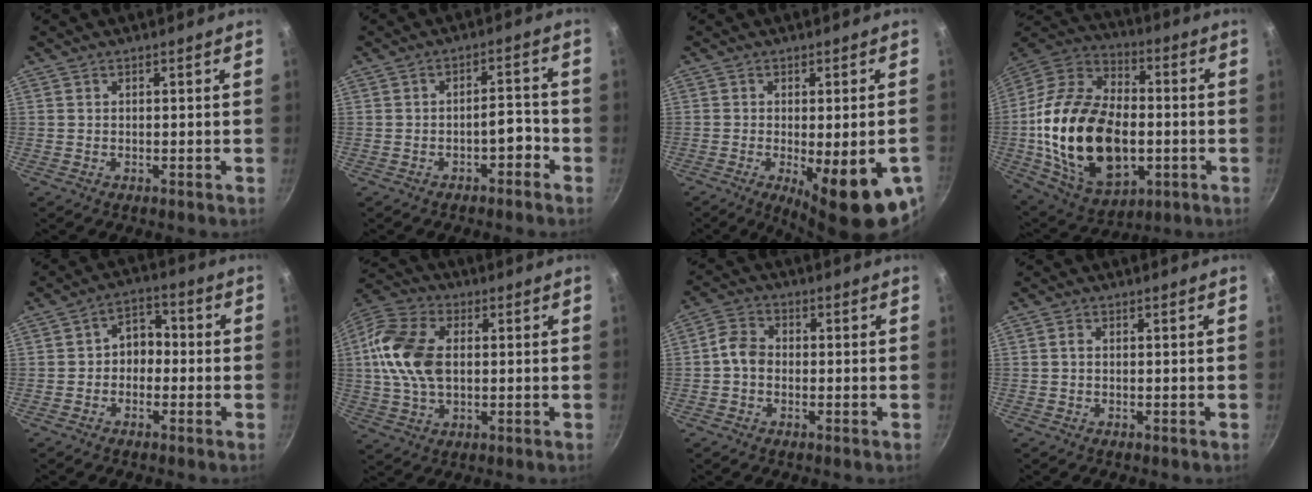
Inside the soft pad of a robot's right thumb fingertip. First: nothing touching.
{"total": 3.9, "force": [-2.2, 1.7, 2.7], "torque": [-0.021, 0.032, -0.027]}
{"total": 16.2, "force": [-5.6, 4.4, 14.6], "torque": [-0.170, -0.013, -0.062]}
{"total": 28.4, "force": [-3.2, 17.7, 22.0], "torque": [-0.393, 0.023, -0.049]}
{"total": 5.7, "force": [-0.9, 4.4, 3.4], "torque": [-0.009, 0.025, -0.027]}
{"total": 14.9, "force": [1.2, 9.6, 11.4], "torque": [-0.210, 0.017, 0.007]}
{"total": 4.7, "force": [-0.8, 3.7, 2.8], "torque": [-0.041, 0.020, -0.029]}
{"total": 1.0, "force": [-0.1, 0.7, 0.7], "torque": [-0.013, 0.005, -0.002]}